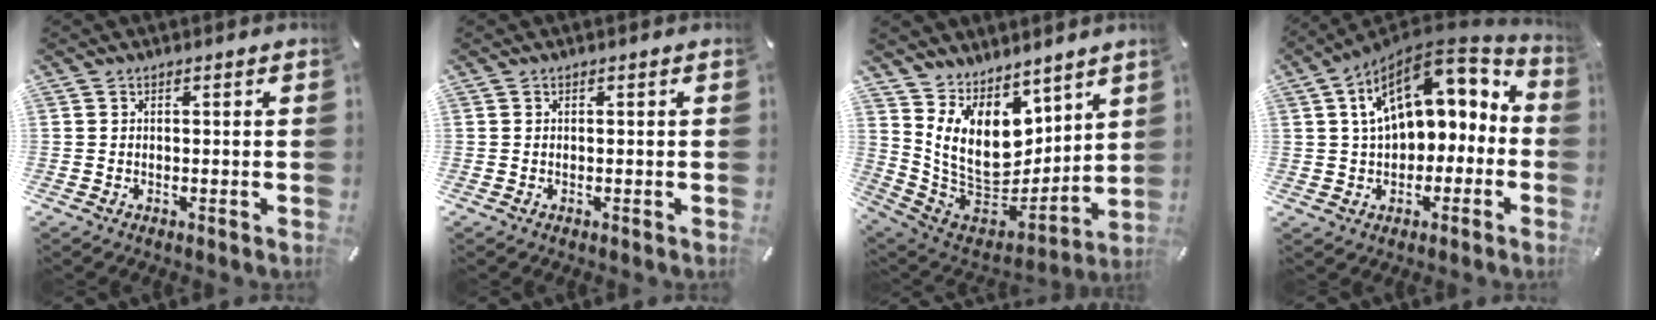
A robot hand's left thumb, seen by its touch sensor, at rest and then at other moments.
{"total": 0.0}
{"total": 14.7, "force": [6.7, 10.6, 7.8], "torque": [-0.171, -0.075, 0.134]}
{"total": 15.7, "force": [5.9, 9.9, 10.6], "torque": [-0.172, -0.028, 0.106]}